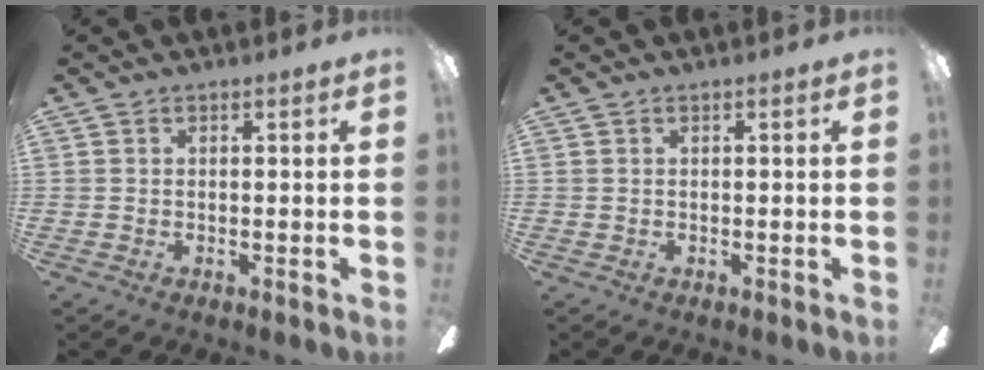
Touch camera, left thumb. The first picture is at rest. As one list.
[{"total": 0.0}]